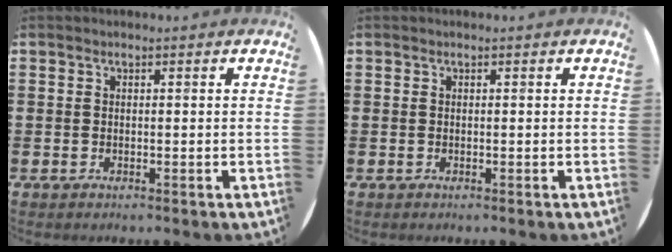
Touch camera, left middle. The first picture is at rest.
{"total": 0.0}